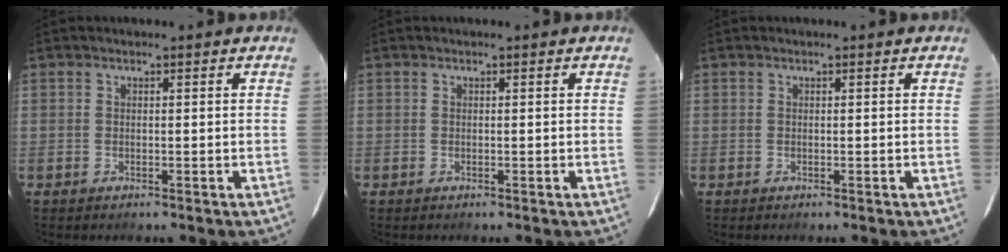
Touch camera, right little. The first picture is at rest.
{"total": 0.0}
{"total": 0.0}